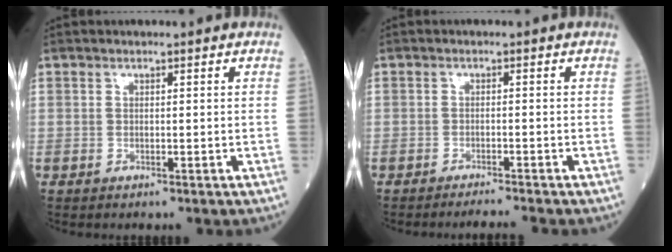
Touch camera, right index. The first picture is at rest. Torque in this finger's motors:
{"motor_torque": [0.19, -0.19, -0.02, 0.00]}